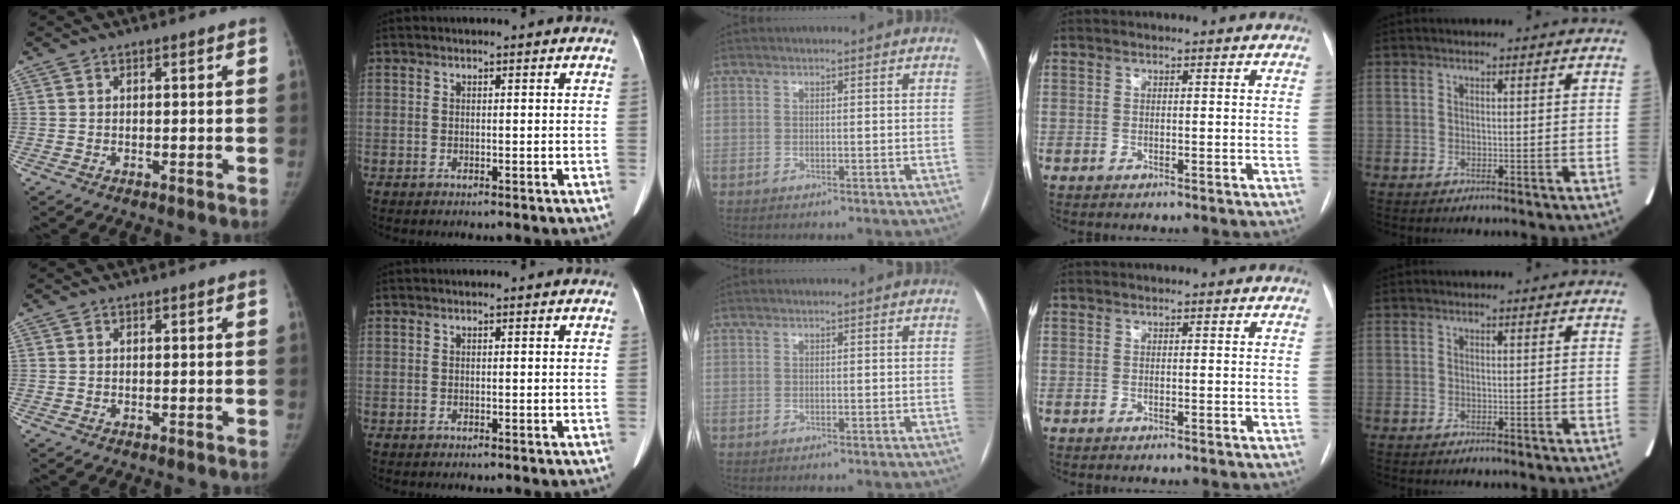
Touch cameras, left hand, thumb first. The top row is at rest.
{}